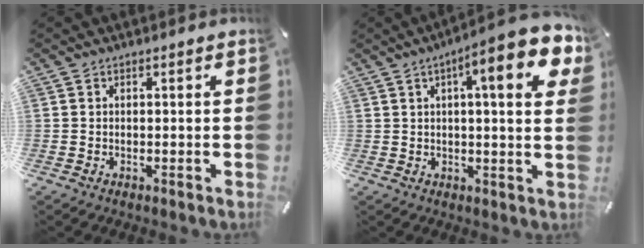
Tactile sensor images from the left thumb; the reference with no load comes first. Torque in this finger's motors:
{"motor_torque": [1.11, 1.60, 1.95, -0.82, 0.48]}